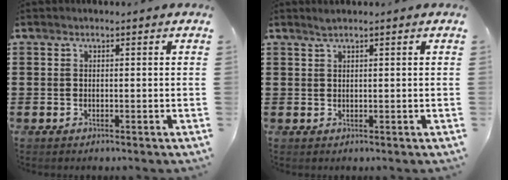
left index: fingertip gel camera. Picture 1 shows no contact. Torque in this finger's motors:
{"motor_torque": [0.07, 0.05, 0.00, 0.01]}